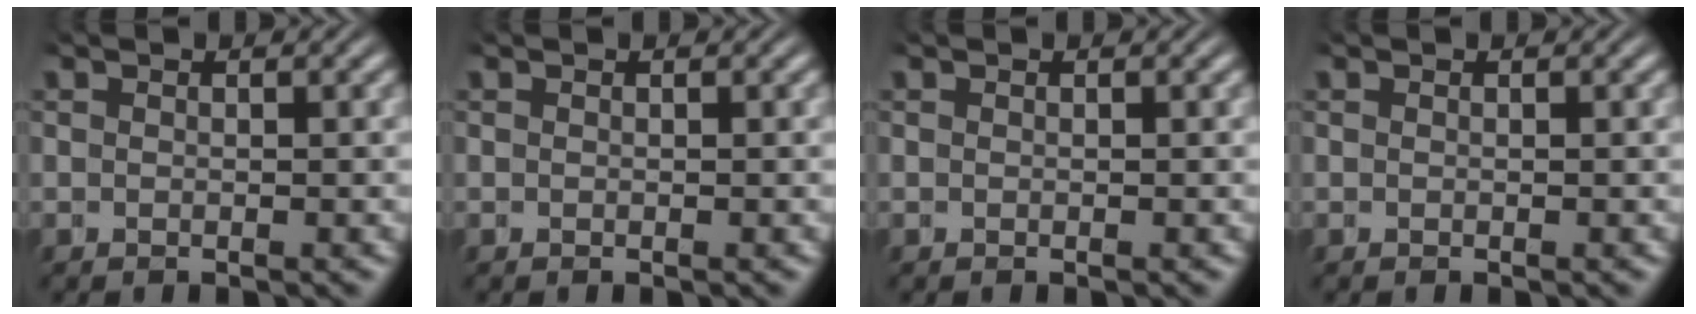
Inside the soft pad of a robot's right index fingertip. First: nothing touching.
{"total": 0.0}
{"total": 0.0}
{"total": 0.0}